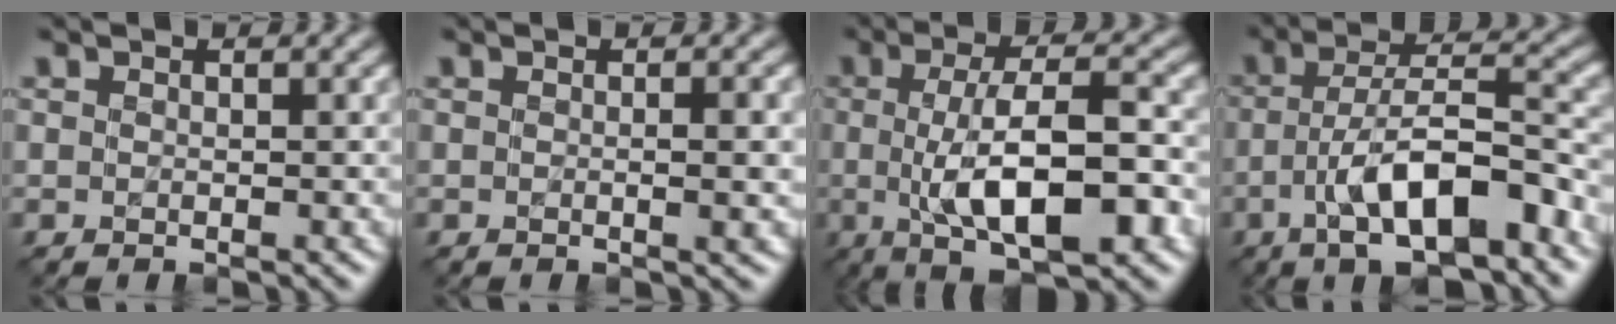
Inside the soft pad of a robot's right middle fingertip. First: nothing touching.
{"total": 1.9, "force": [0.1, 0.4, 1.8], "torque": [-0.022, 0.000, 0.000]}
{"total": 9.1, "force": [-1.2, 3.0, 8.5], "torque": [-0.131, 0.001, -0.019]}
{"total": 9.5, "force": [-4.1, 3.2, 8.0], "torque": [-0.126, 0.016, -0.068]}